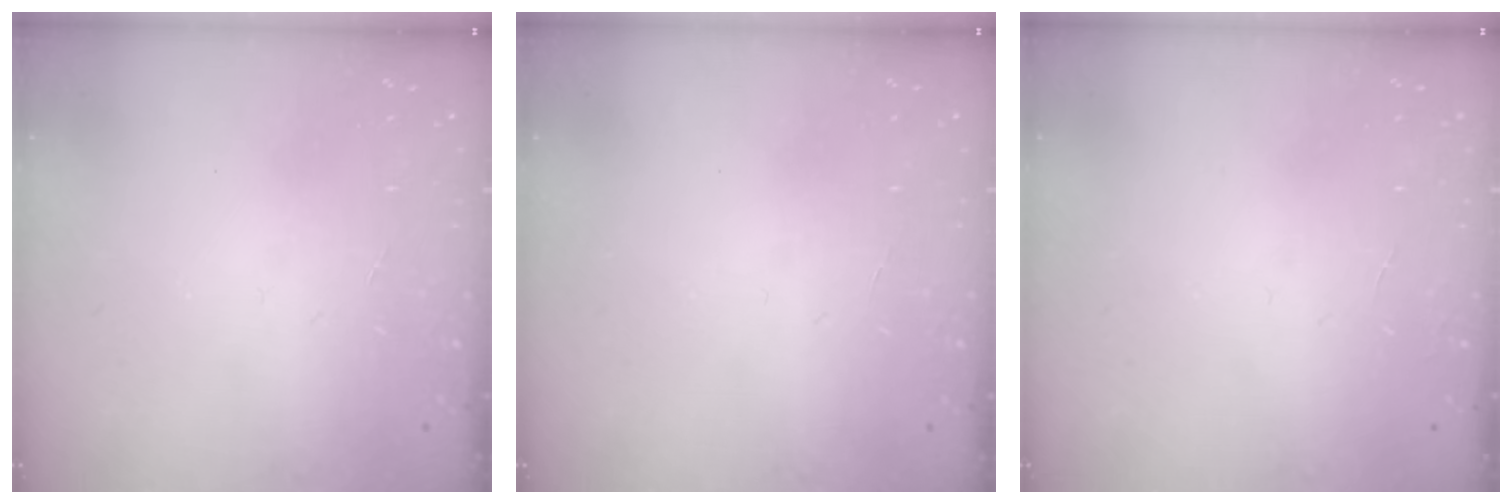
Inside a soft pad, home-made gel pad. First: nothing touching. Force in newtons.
{"total": 0.0}
{"total": 0.0}